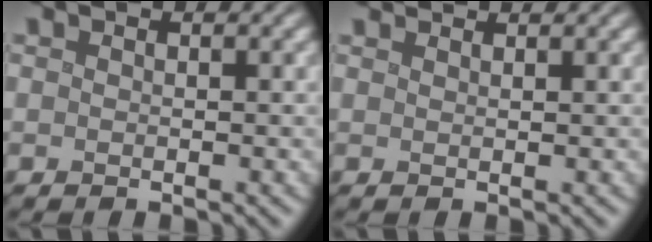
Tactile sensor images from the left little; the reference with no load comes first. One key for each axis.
{"total": 2.2, "fx": 2.1, "fy": 0.3, "fz": 0.7, "tx": -0.009, "ty": 0.002, "tz": 0.025}